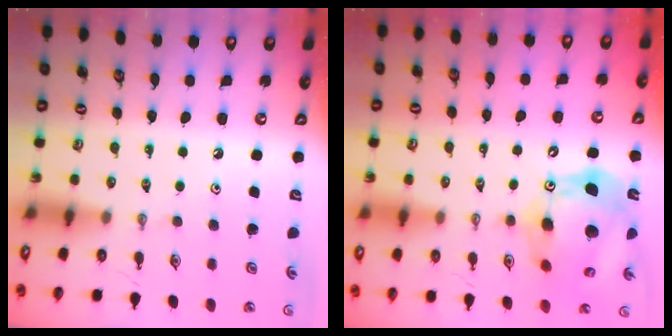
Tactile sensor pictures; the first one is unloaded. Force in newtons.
{"total": 17.8, "press": 17.6, "slide": 2.5}